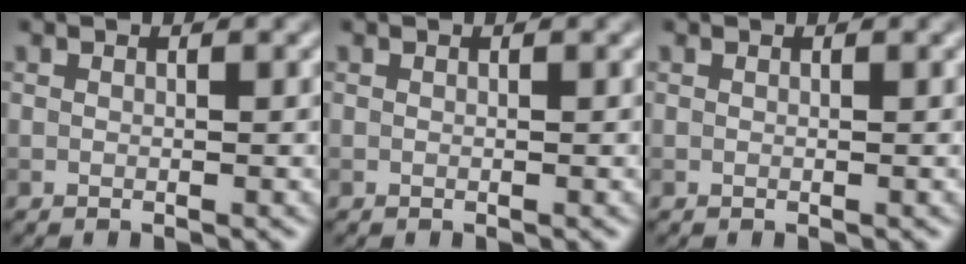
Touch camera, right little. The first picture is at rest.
{"total": 0.0}
{"total": 0.0}